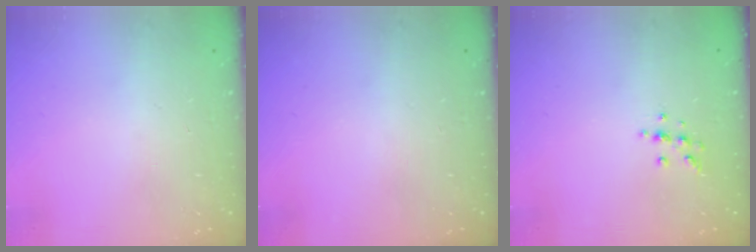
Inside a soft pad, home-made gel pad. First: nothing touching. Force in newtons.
{"total": 0.0}
{"total": 5.6, "press": 5.6, "slide": 0.6}